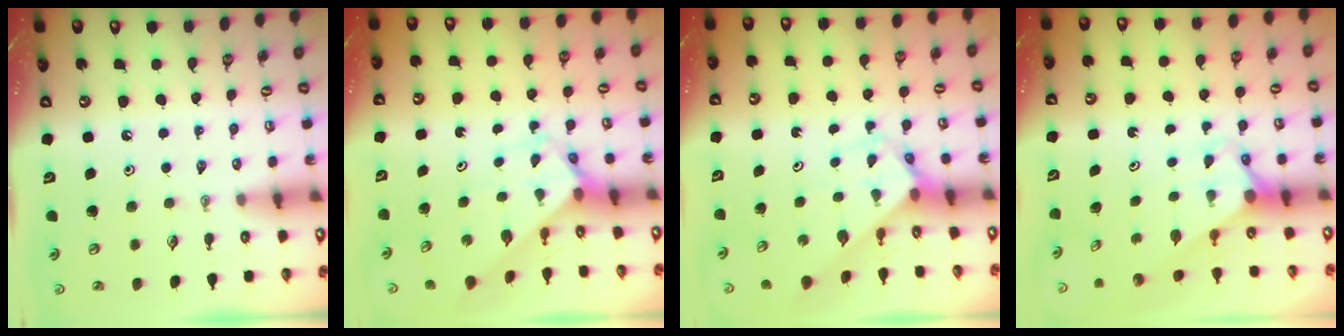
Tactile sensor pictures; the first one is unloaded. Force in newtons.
{"total": 2.6, "press": 2.6, "slide": 0.2}
{"total": 2.8, "press": 2.8, "slide": 0.1}
{"total": 2.8, "press": 2.8, "slide": 0.0}